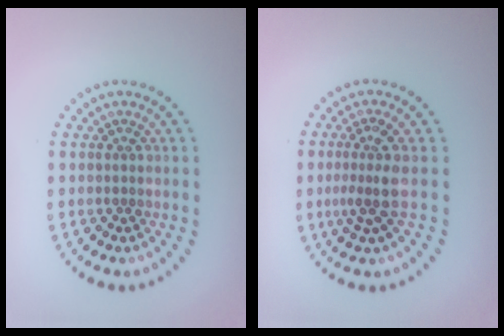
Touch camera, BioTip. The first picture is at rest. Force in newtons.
{"total": 2.8, "press": 2.0, "slide": 1.9}